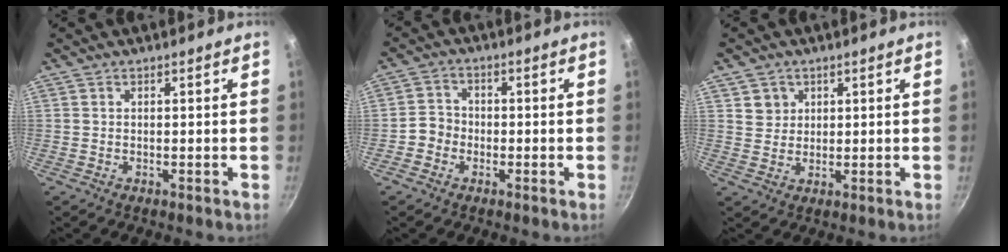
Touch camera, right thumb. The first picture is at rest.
{"total": 3.7, "force": [-1.5, 3.3, 1.1], "torque": [0.002, 0.020, -0.035]}
{"total": 3.6, "force": [1.5, 3.2, 0.6], "torque": [0.012, 0.004, 0.028]}